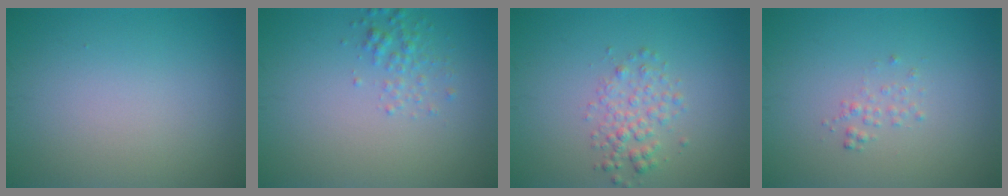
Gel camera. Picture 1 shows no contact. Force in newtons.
{"total": 1.6, "press": 1.6, "slide": 0.1}
{"total": 2.3, "press": 2.3, "slide": 0.1}
{"total": 0.9, "press": 0.9, "slide": 0.1}